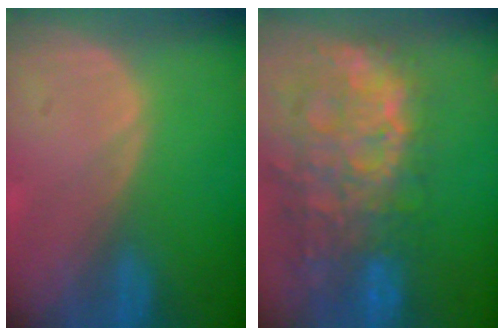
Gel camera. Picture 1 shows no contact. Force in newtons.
{"total": 14.0, "press": 11.4, "slide": 8.2}